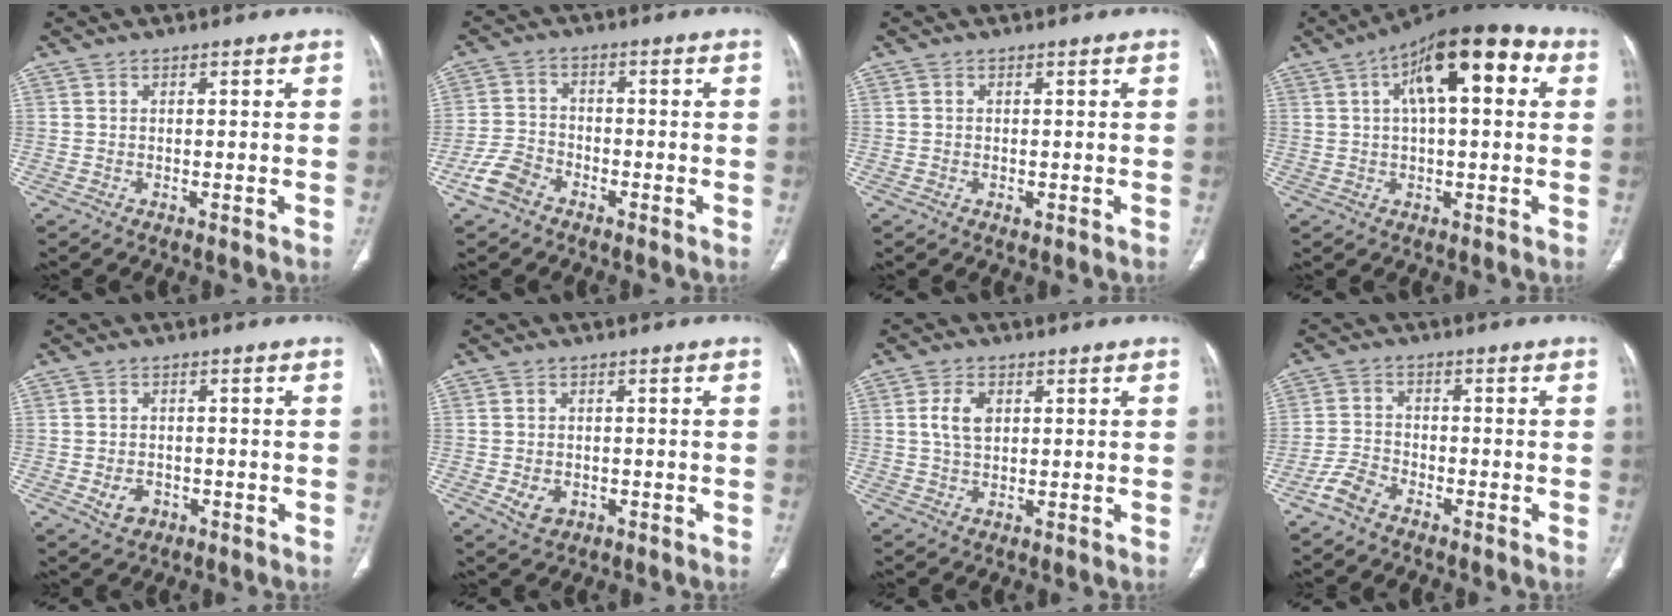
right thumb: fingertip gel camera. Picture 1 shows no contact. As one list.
[{"total": 6.1, "force": [-3.7, 4.1, 2.7], "torque": [-0.053, 0.021, -0.073]}, {"total": 0.9, "force": [-0.2, 0.7, 0.6], "torque": [-0.012, -0.002, -0.001]}, {"total": 16.2, "force": [5.2, 6.6, 13.8], "torque": [-0.182, 0.027, 0.071]}, {"total": 3.9, "force": [-1.3, 3.1, 2.1], "torque": [-0.028, 0.006, -0.013]}, {"total": 4.0, "force": [-1.1, 3.1, 2.3], "torque": [-0.032, 0.003, -0.008]}, {"total": 4.8, "force": [1.2, 3.0, 3.6], "torque": [-0.068, 0.000, 0.023]}, {"total": 4.3, "force": [-3.2, 2.1, 2.0], "torque": [-0.041, 0.016, -0.067]}]